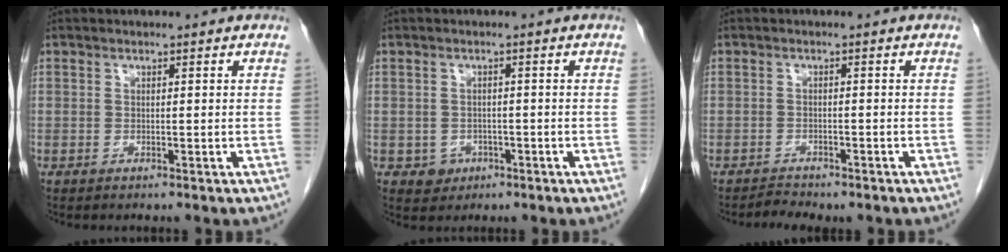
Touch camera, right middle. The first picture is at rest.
{"total": 2.6, "force": [-1.1, 2.3, 0.6], "torque": [-0.006, 0.007, -0.010]}
{"total": 1.9, "force": [-1.8, 0.4, 0.2], "torque": [-0.007, -0.004, -0.025]}